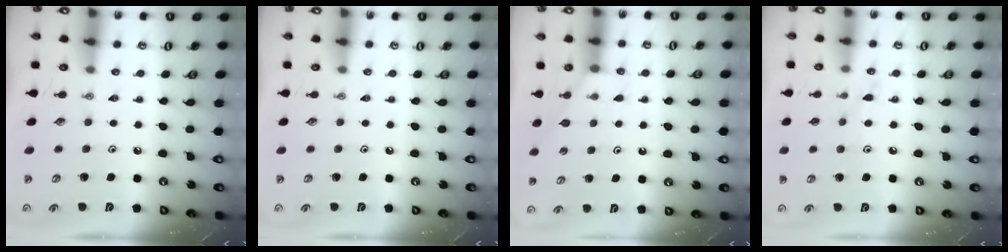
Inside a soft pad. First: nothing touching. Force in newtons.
{"total": 0.0}
{"total": 6.1, "press": 6.1, "slide": 0.5}
{"total": 6.7, "press": 6.6, "slide": 0.7}